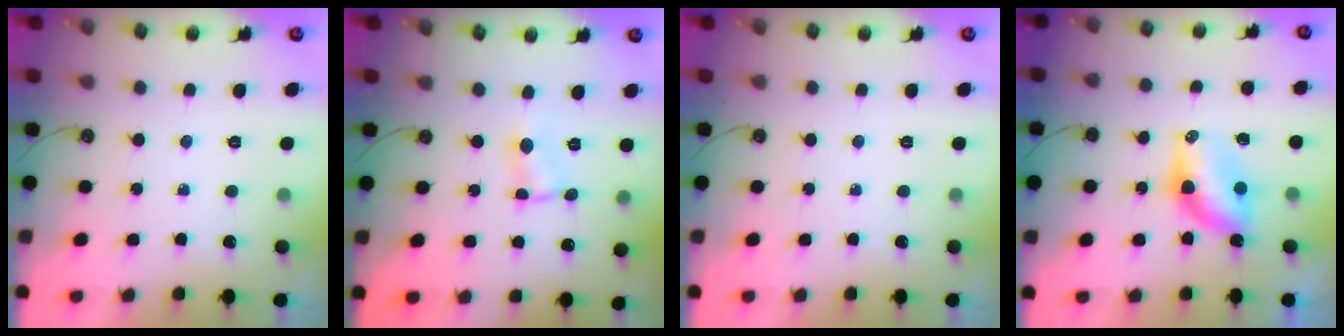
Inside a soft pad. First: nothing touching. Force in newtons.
{"total": 1.5, "press": 1.5, "slide": 0.2}
{"total": 0.0}
{"total": 6.7, "press": 6.6, "slide": 0.7}